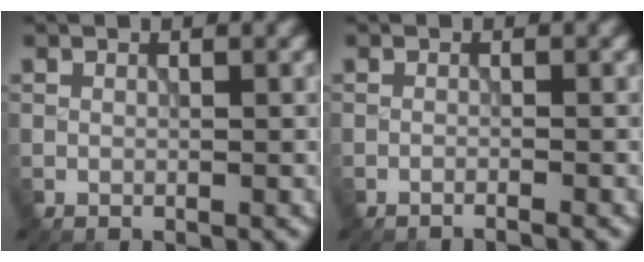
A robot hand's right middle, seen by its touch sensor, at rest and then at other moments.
{"total": 1.2, "force": [-1.0, 0.1, 0.6], "torque": [-0.001, -0.003, -0.027]}